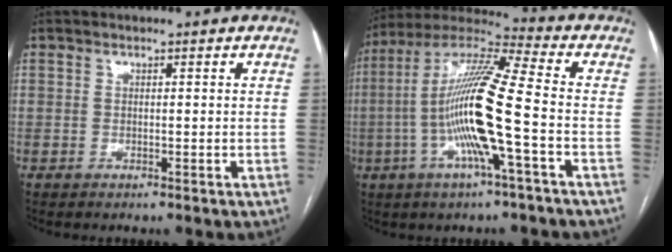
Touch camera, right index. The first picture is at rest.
{"total": 16.0, "force": [-3.3, 0.1, 15.6], "torque": [-0.307, 0.007, -0.071]}